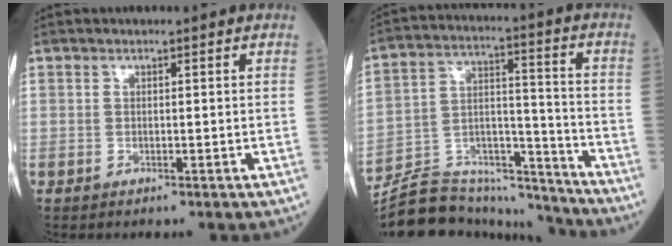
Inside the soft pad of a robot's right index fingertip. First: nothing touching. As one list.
[{"total": 16.6, "force": [-16.3, 2.7, 2.1], "torque": [-0.036, 0.053, -0.261]}]